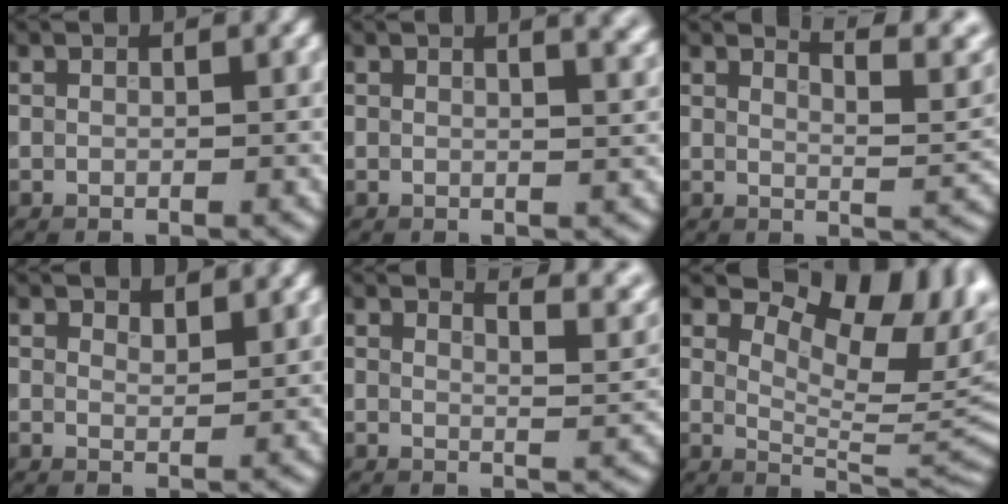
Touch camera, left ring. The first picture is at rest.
{"total": 4.1, "force": [2.4, 1.9, 2.7], "torque": [-0.002, 0.025, 0.007]}
{"total": 6.1, "force": [4.5, 1.4, 3.8], "torque": [-0.041, 0.015, 0.061]}
{"total": 1.8, "force": [1.6, 0.5, 0.5], "torque": [-0.012, 0.001, 0.024]}
{"total": 6.4, "force": [5.0, 1.6, 3.6], "torque": [-0.032, 0.018, 0.055]}
{"total": 10.1, "force": [5.4, 4.8, 7.2], "torque": [-0.101, 0.007, 0.076]}